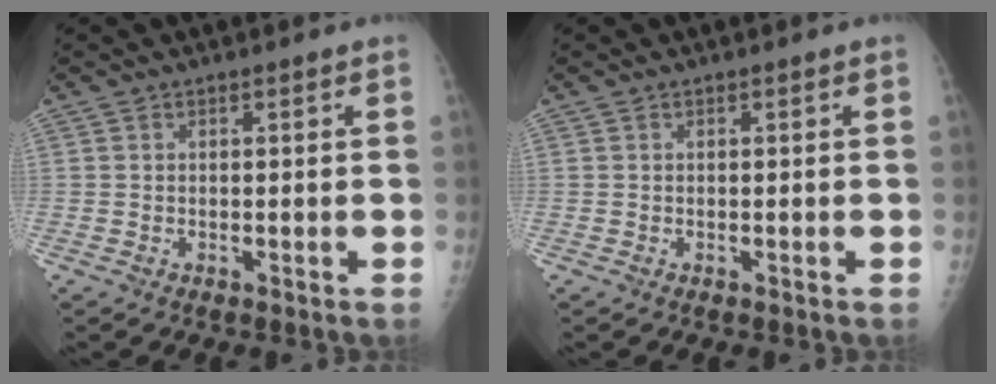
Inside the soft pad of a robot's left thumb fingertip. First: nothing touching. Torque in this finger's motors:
{"motor_torque": [0.00, 0.00, 0.00, -0.03, 0.00]}